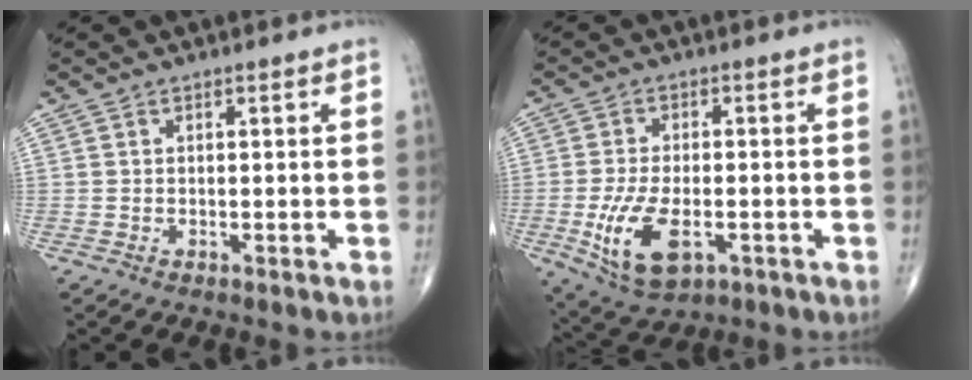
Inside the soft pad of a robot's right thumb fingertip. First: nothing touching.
{"total": 11.1, "force": [-3.3, 5.6, 9.1], "torque": [-0.173, -0.002, -0.047]}